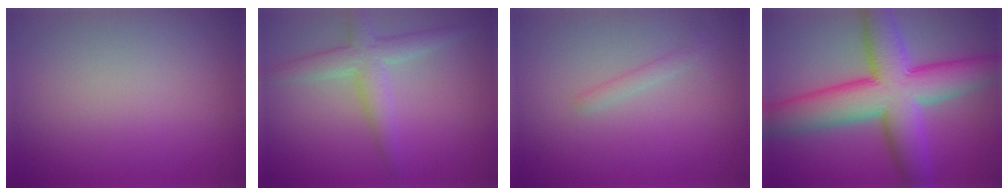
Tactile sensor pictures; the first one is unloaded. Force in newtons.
{"total": 3.6, "press": 3.6, "slide": 0.2}
{"total": 1.1, "press": 1.1, "slide": 0.0}
{"total": 11.2, "press": 11.2, "slide": 0.5}